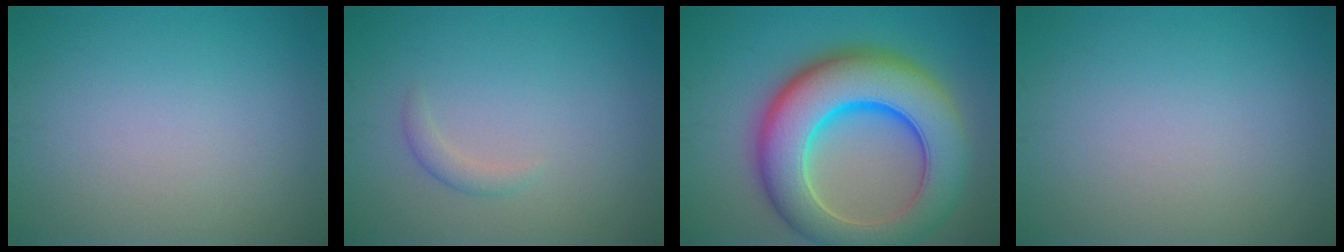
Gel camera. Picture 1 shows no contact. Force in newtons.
{"total": 1.1, "press": 1.1, "slide": 0.1}
{"total": 12.5, "press": 12.5, "slide": 0.4}
{"total": 0.0}